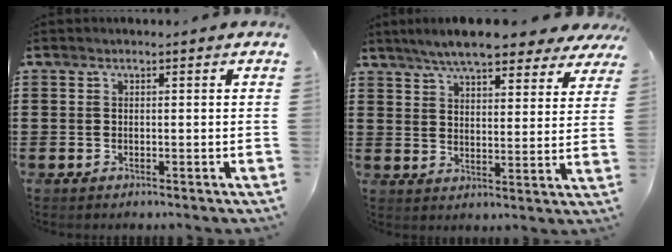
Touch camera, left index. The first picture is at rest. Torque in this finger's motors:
{"motor_torque": [2.14, 0.00, 1.05, 0.21]}